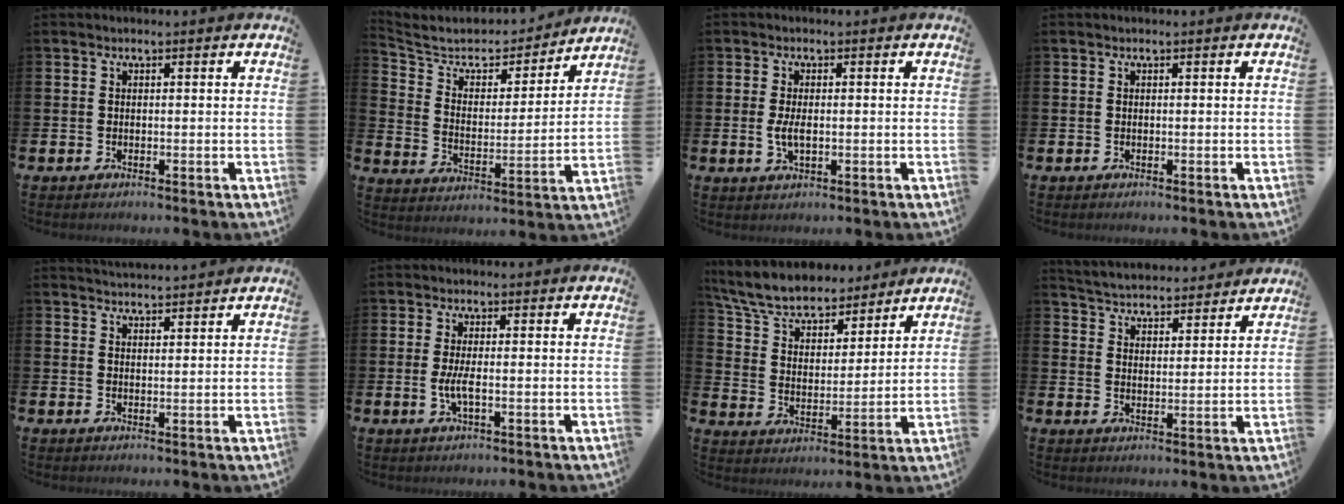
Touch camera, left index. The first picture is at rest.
{"total": 6.7, "force": [5.9, 2.9, 1.4], "torque": [-0.056, -0.048, 0.094]}
{"total": 2.7, "force": [-0.1, 1.2, 2.4], "torque": [-0.038, 0.000, -0.005]}
{"total": 0.0}
{"total": 3.1, "force": [3.1, 0.0, 0.0], "torque": [0.000, -0.019, 0.055]}
{"total": 2.5, "force": [-0.4, 0.5, 2.4], "torque": [-0.044, -0.001, -0.009]}
{"total": 7.7, "force": [7.1, 2.2, 1.9], "torque": [-0.071, -0.049, 0.125]}
{"total": 4.9, "force": [4.8, 0.9, -0.1], "torque": [-0.018, -0.036, 0.084]}